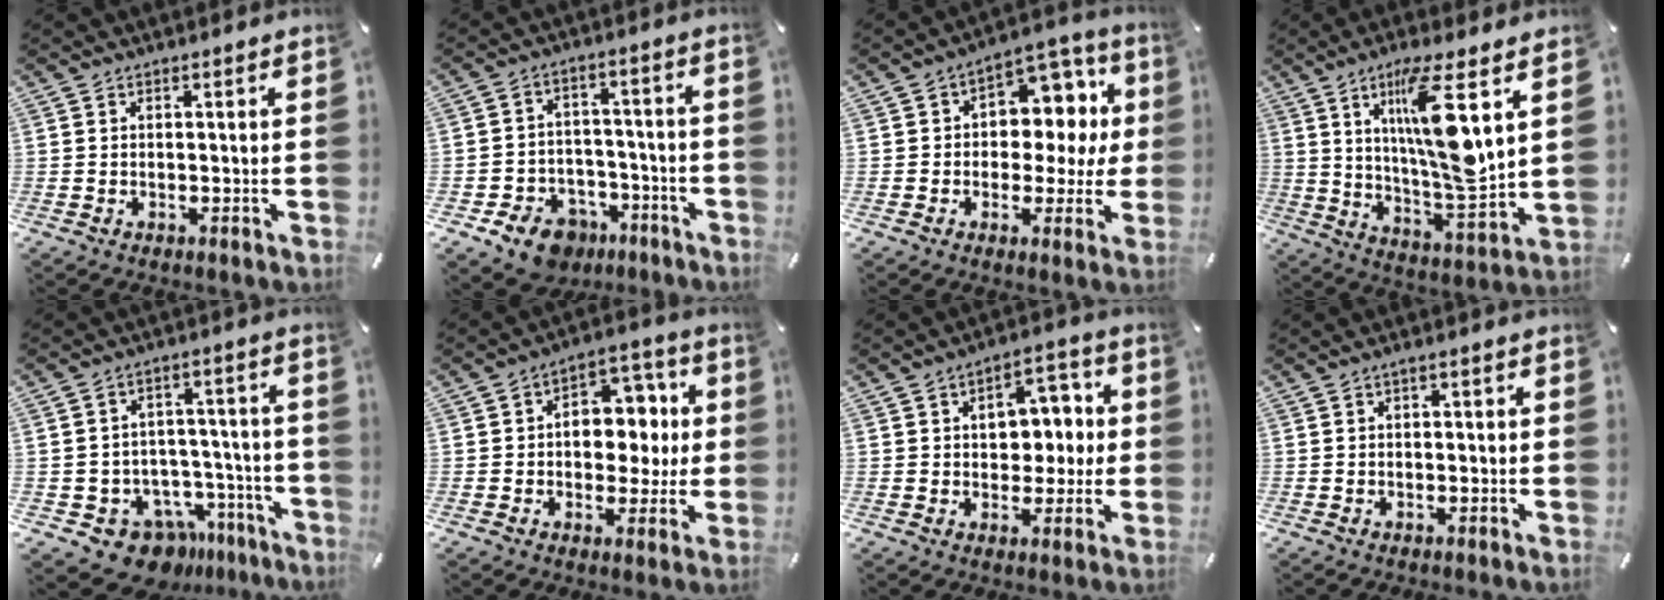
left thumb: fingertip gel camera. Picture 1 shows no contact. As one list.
[{"total": 9.6, "force": [-6.2, 6.6, 3.2], "torque": [-0.057, 0.048, -0.108]}, {"total": 9.9, "force": [1.1, 7.9, 5.9], "torque": [-0.073, -0.013, 0.021]}, {"total": 16.8, "force": [6.6, 3.3, 15.1], "torque": [-0.290, -0.034, 0.093]}, {"total": 12.0, "force": [-8.1, 7.8, 4.1], "torque": [-0.048, 0.056, -0.131]}, {"total": 9.6, "force": [-0.1, 7.9, 5.4], "torque": [-0.055, -0.005, -0.004]}, {"total": 9.9, "force": [0.5, 7.7, 6.2], "torque": [-0.069, 0.004, 0.004]}, {"total": 1.8, "force": [-0.9, 0.9, 1.3], "torque": [-0.023, 0.007, -0.019]}]